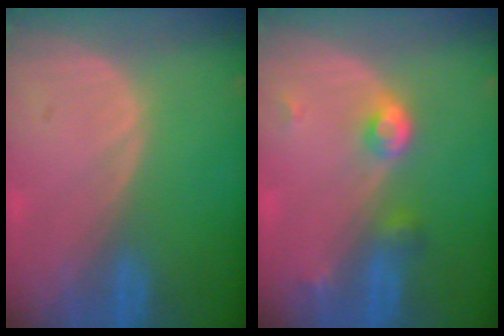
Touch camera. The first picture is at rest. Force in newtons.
{"total": 3.8, "press": 3.6, "slide": 1.3}